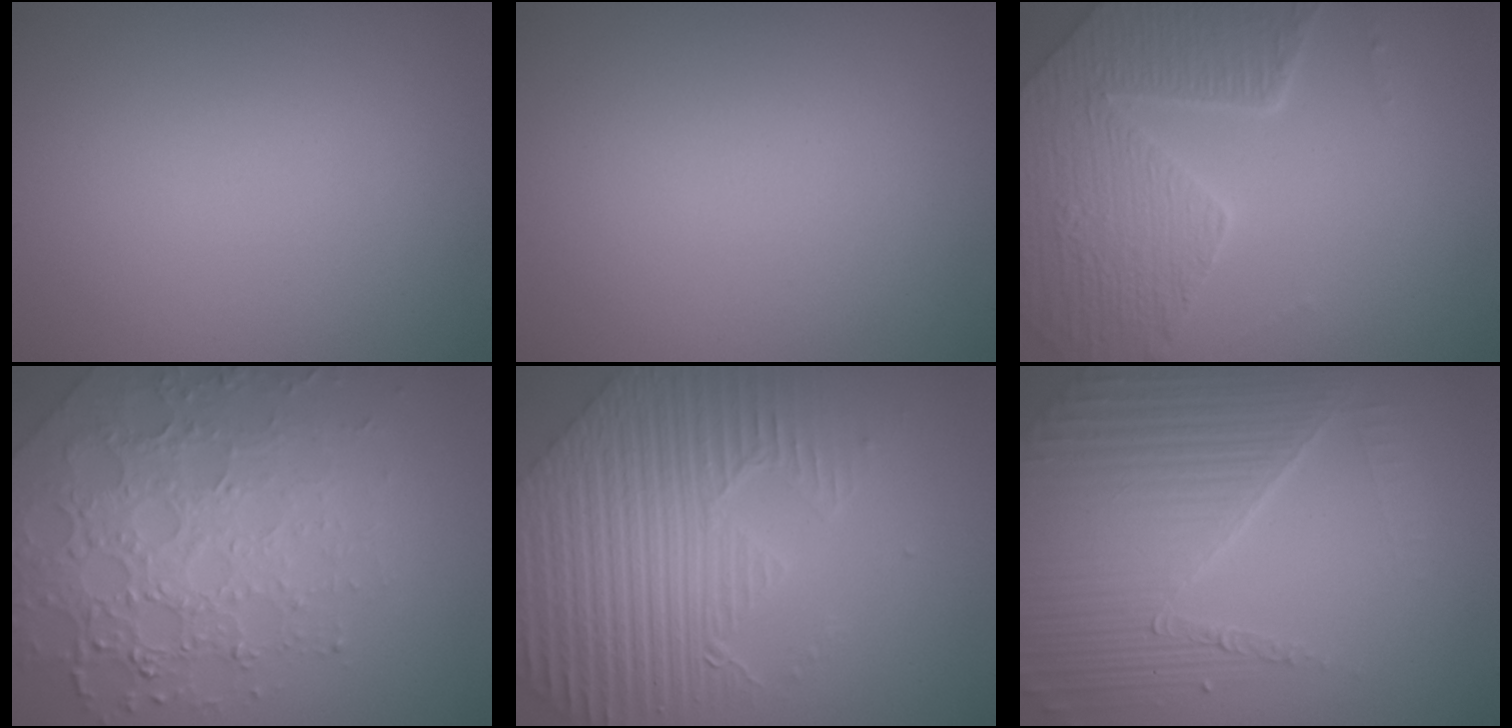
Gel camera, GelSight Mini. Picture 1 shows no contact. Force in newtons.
{"total": 0.0}
{"total": 7.6, "press": 5.7, "slide": 5.1}
{"total": 7.8, "press": 5.5, "slide": 5.5}
{"total": 9.4, "press": 6.5, "slide": 6.8}
{"total": 7.5, "press": 5.3, "slide": 5.2}